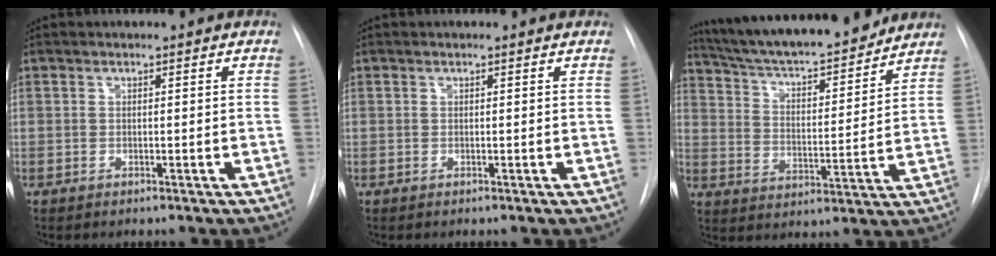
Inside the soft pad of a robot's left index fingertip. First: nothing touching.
{"total": 0.0}
{"total": 20.6, "force": [18.4, 2.9, 8.9], "torque": [-0.150, 0.005, 0.281]}